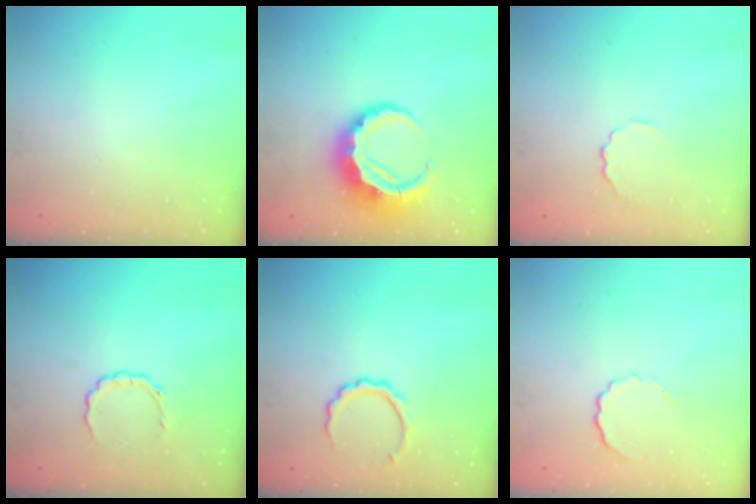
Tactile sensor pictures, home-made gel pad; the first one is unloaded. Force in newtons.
{"total": 9.2, "press": 9.0, "slide": 1.9}
{"total": 2.8, "press": 2.6, "slide": 1.1}
{"total": 2.8, "press": 2.8, "slide": 0.4}
{"total": 6.2, "press": 6.2, "slide": 0.4}
{"total": 3.5, "press": 3.4, "slide": 0.9}